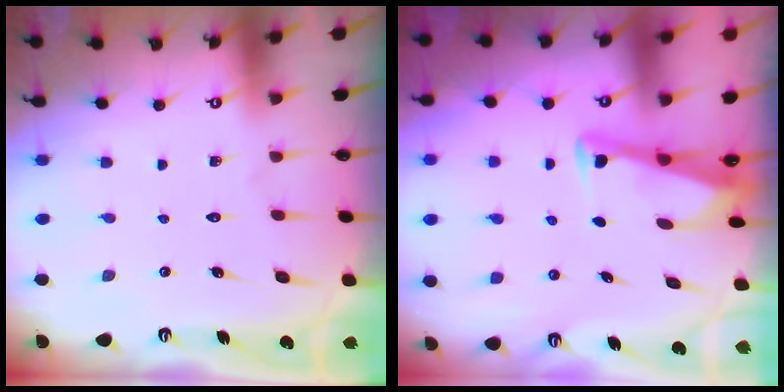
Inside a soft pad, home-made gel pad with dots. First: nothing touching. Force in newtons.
{"total": 3.5, "press": 3.5, "slide": 0.3}